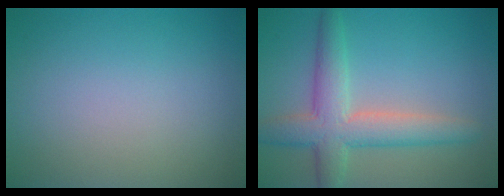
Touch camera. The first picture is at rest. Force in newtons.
{"total": 5.6, "press": 5.6, "slide": 0.2}